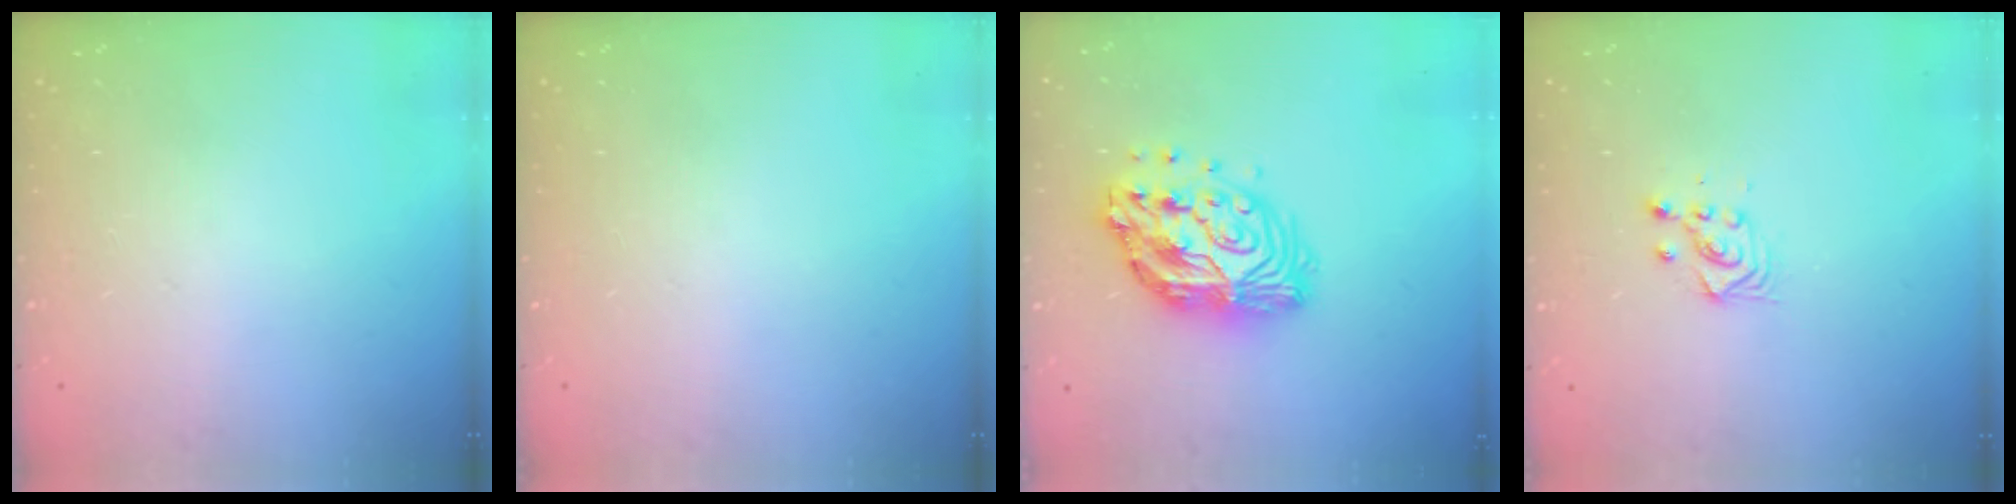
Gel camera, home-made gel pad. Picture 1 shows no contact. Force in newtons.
{"total": 0.0}
{"total": 15.1, "press": 15.0, "slide": 1.1}
{"total": 3.6, "press": 3.4, "slide": 1.2}